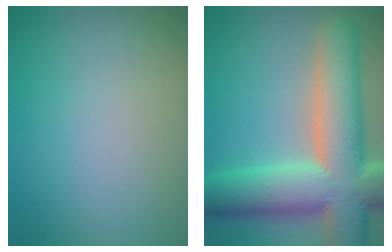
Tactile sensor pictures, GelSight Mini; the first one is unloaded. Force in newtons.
{"total": 13.2, "press": 13.2, "slide": 1.4}